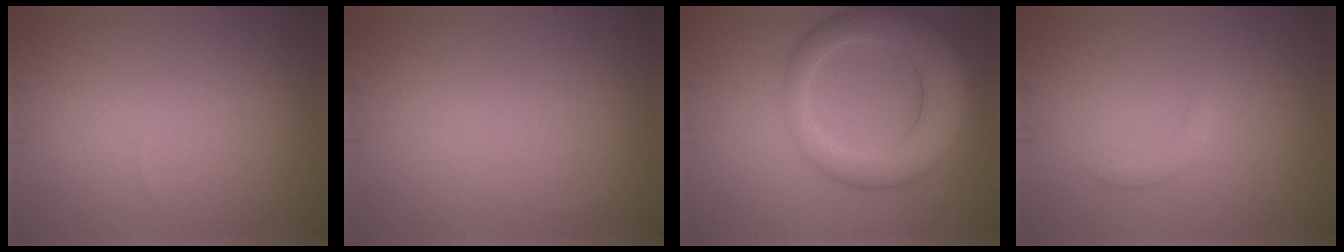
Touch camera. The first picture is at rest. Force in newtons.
{"total": 0.0}
{"total": 7.5, "press": 7.5, "slide": 0.2}
{"total": 1.0, "press": 1.0, "slide": 0.0}